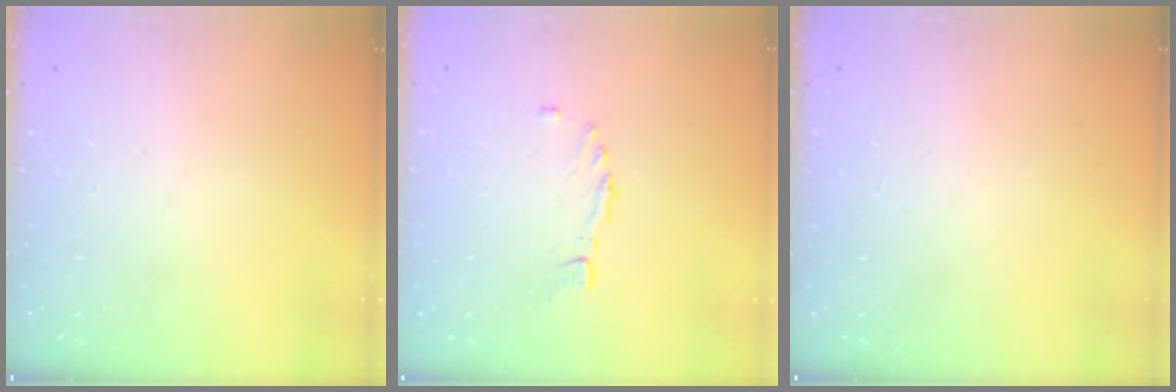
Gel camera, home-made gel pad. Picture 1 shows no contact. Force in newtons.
{"total": 1.5, "press": 1.4, "slide": 0.4}
{"total": 0.0}